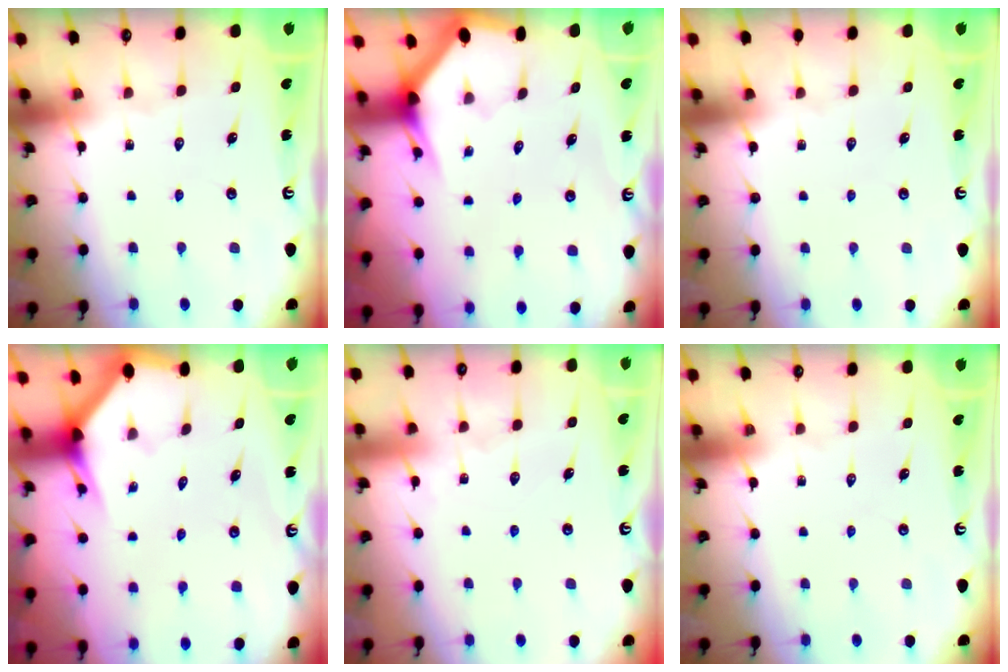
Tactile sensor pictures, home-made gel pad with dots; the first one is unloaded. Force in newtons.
{"total": 3.0, "press": 3.0, "slide": 0.2}
{"total": 0.0}
{"total": 2.9, "press": 2.9, "slide": 0.1}
{"total": 5.4, "press": 5.4, "slide": 0.5}
{"total": 0.0}